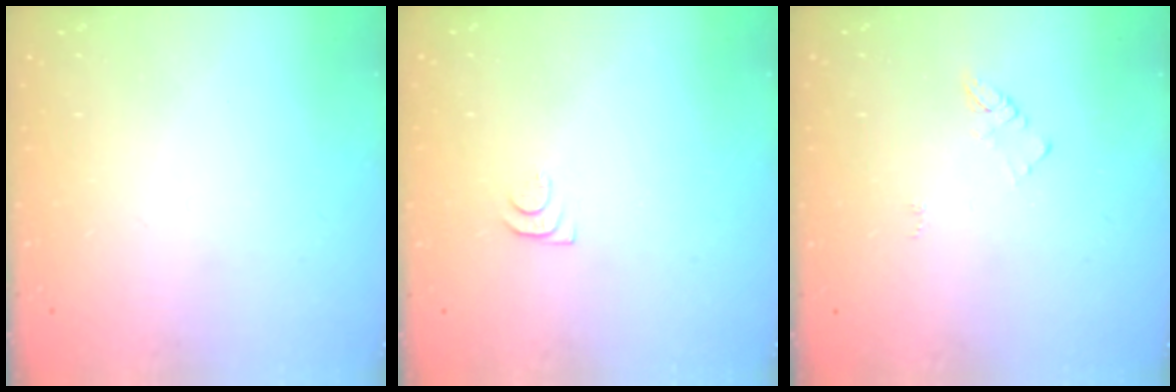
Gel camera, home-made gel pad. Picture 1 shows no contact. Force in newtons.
{"total": 4.1, "press": 4.0, "slide": 0.6}
{"total": 3.8, "press": 3.8, "slide": 0.4}